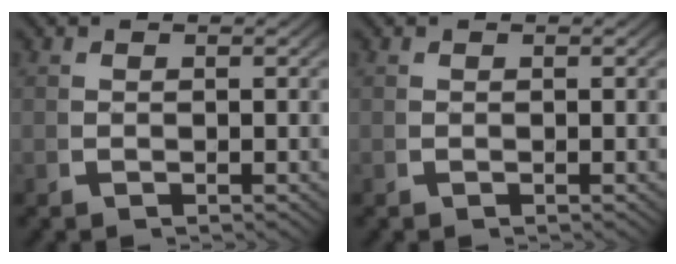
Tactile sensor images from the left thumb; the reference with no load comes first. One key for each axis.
{"total": 0.0}